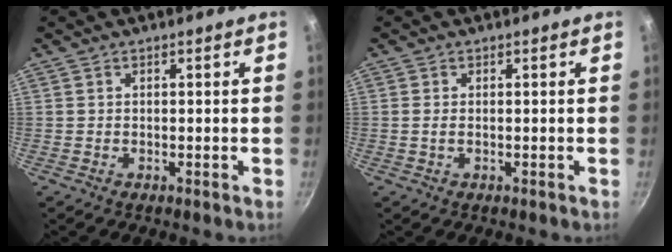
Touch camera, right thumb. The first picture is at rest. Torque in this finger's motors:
{"motor_torque": [-0.66, -0.10, -0.20, 0.25, -0.01]}